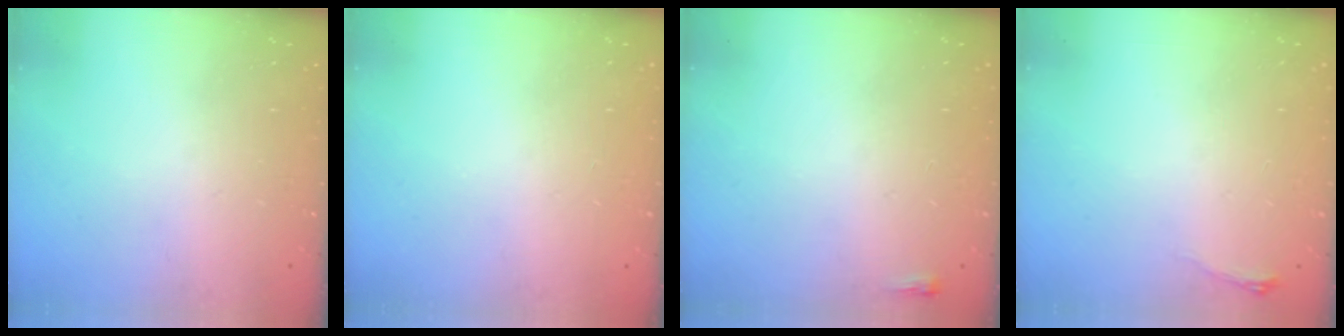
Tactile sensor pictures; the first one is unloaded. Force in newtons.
{"total": 0.0}
{"total": 2.0, "press": 2.0, "slide": 0.5}
{"total": 3.1, "press": 3.0, "slide": 0.9}